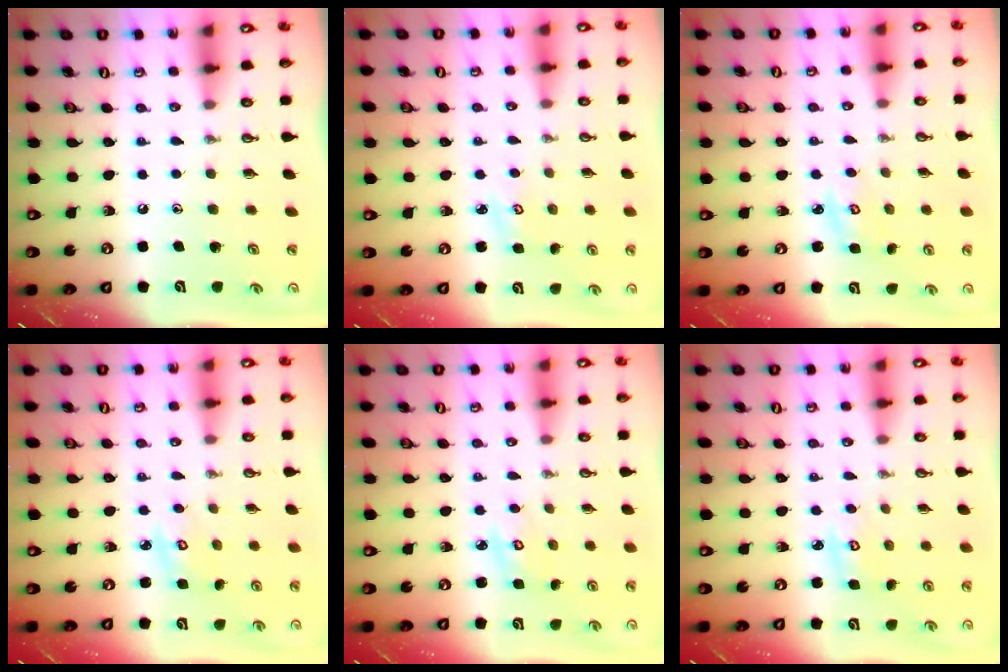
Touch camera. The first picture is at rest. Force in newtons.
{"total": 2.5, "press": 2.5, "slide": 0.4}
{"total": 3.3, "press": 3.2, "slide": 0.4}
{"total": 3.0, "press": 3.0, "slide": 0.1}
{"total": 3.0, "press": 3.0, "slide": 0.1}
{"total": 3.9, "press": 3.8, "slide": 0.2}